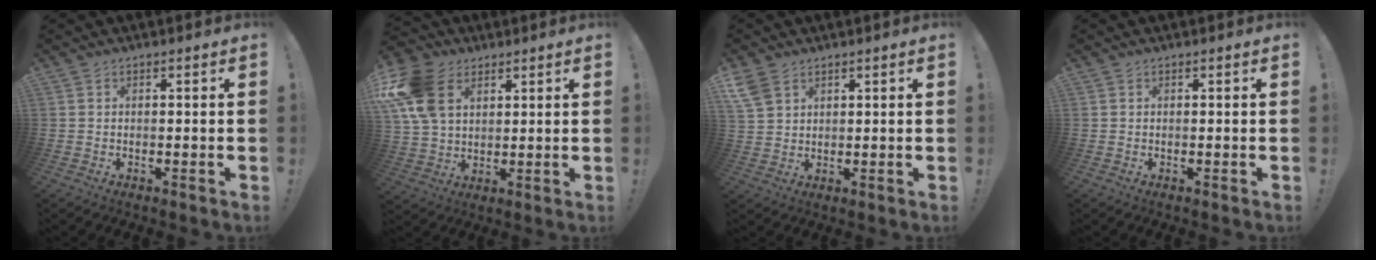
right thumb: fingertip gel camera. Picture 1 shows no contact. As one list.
[{"total": 16.7, "force": [6.9, 11.6, 9.8], "torque": [-0.204, -0.022, 0.135]}, {"total": 5.4, "force": [3.4, 3.3, 2.6], "torque": [-0.055, -0.008, 0.071]}, {"total": 0.0}]